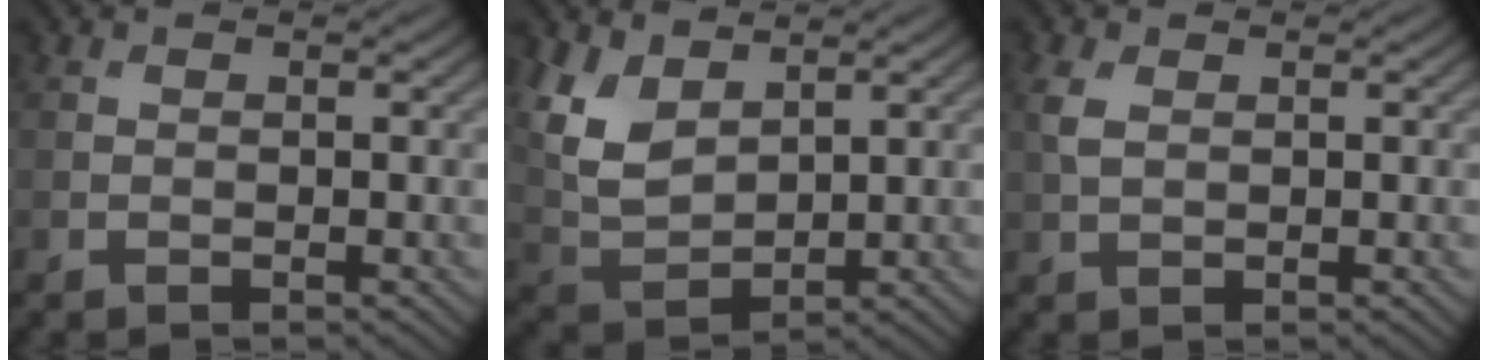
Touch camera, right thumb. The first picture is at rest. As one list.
[{"total": 8.5, "force": [4.1, 4.8, 5.7], "torque": [-0.149, -0.002, 0.088]}, {"total": 2.5, "force": [0.8, 1.5, 1.8], "torque": [-0.055, 0.004, 0.017]}]